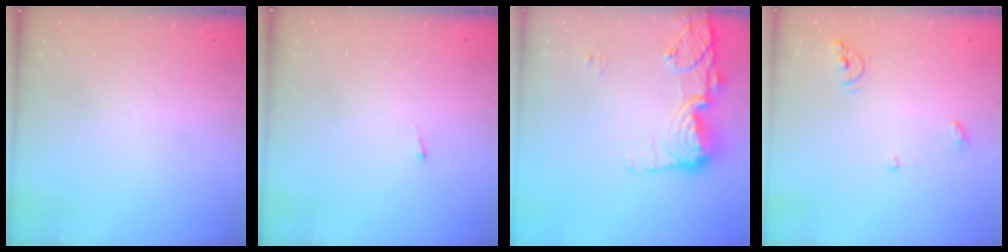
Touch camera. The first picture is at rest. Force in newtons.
{"total": 2.7, "press": 2.7, "slide": 0.4}
{"total": 14.2, "press": 14.2, "slide": 1.5}
{"total": 5.7, "press": 5.7, "slide": 0.5}